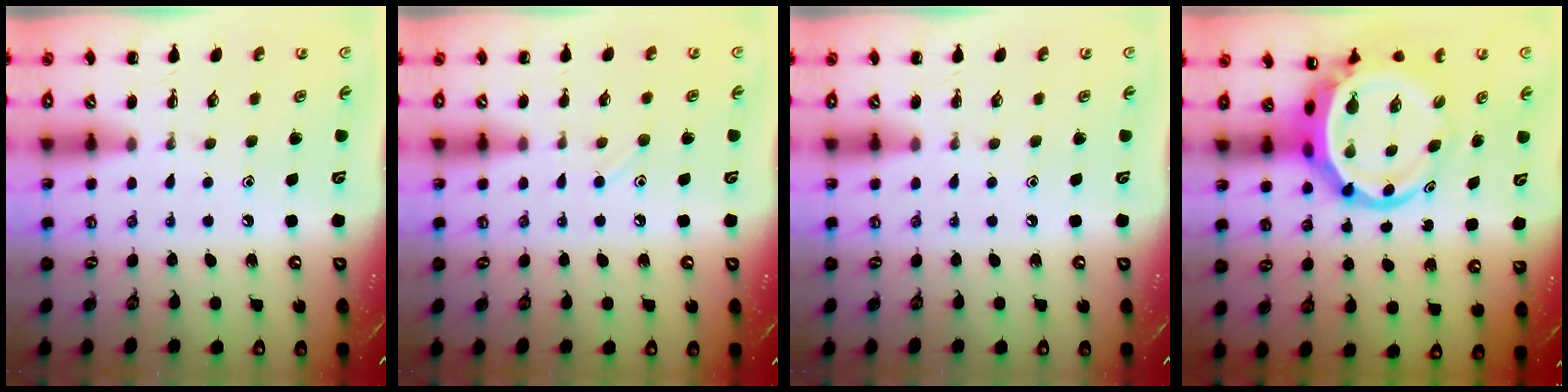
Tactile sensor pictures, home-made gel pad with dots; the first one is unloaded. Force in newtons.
{"total": 6.3, "press": 5.9, "slide": 2.1}
{"total": 0.0}
{"total": 8.5, "press": 8.2, "slide": 2.2}